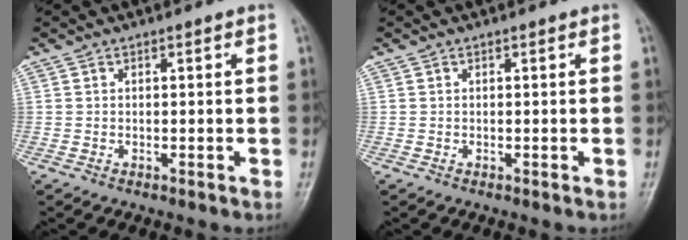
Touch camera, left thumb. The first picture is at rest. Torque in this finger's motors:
{"motor_torque": [0.00, 0.00, 0.00, 0.00, 0.00]}